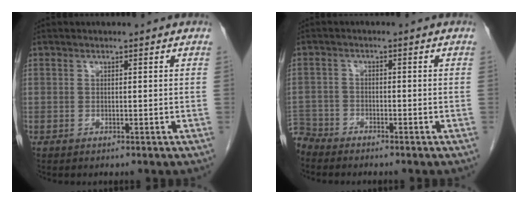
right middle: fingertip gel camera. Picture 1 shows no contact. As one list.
[{"total": 4.0, "force": [-3.8, 1.0, -0.4], "torque": [0.014, -0.007, -0.077]}]